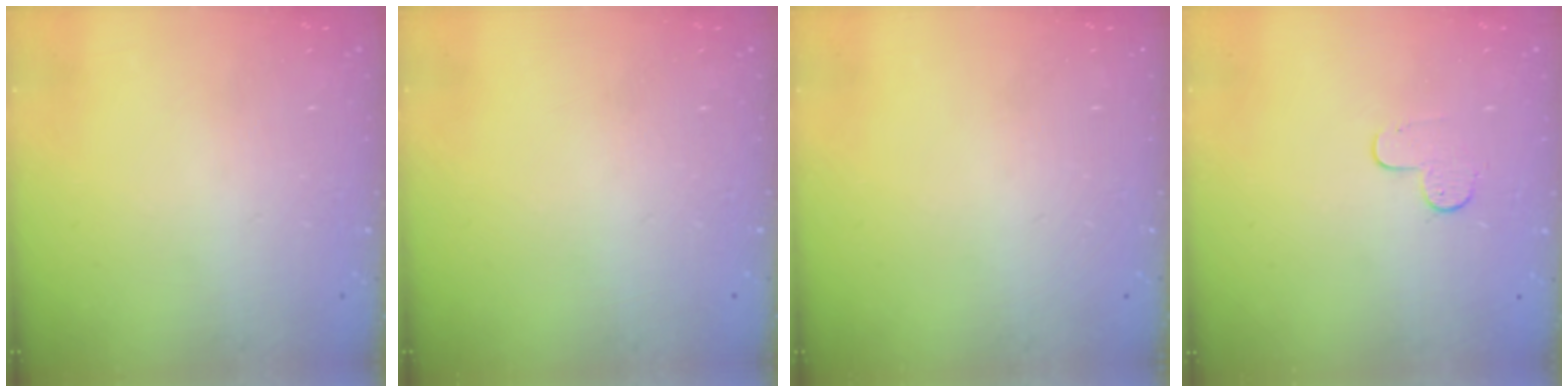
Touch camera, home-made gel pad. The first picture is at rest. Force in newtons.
{"total": 0.0}
{"total": 0.0}
{"total": 4.5, "press": 4.5, "slide": 0.5}